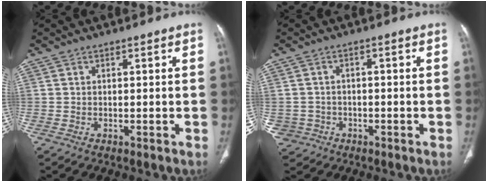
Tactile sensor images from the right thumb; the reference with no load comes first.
{"total": 4.3, "force": [-1.5, 4.1, 0.4], "torque": [0.001, 0.017, -0.023]}